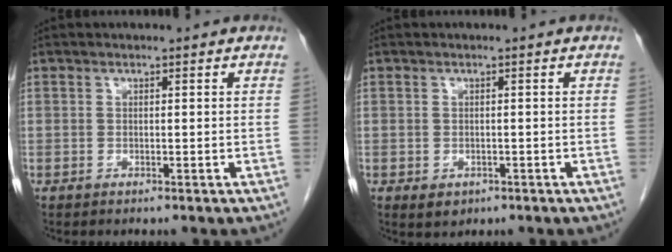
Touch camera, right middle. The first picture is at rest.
{"total": 1.9, "force": [-0.8, 1.4, 0.9], "torque": [-0.013, 0.001, 0.000]}